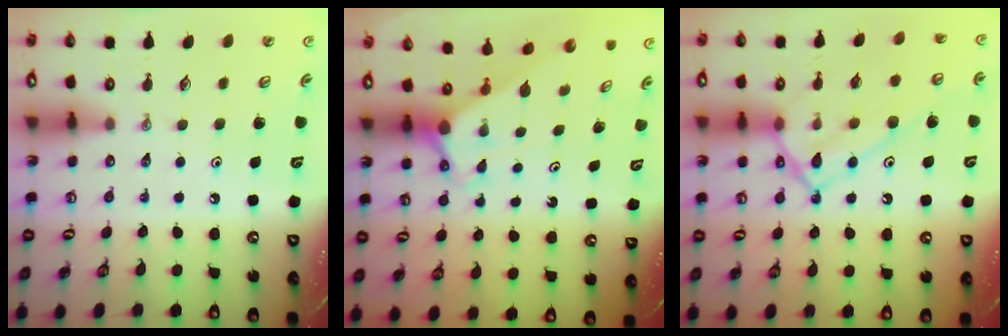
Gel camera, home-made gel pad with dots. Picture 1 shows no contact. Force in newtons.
{"total": 2.9, "press": 2.9, "slide": 0.0}
{"total": 13.9, "press": 13.9, "slide": 0.5}